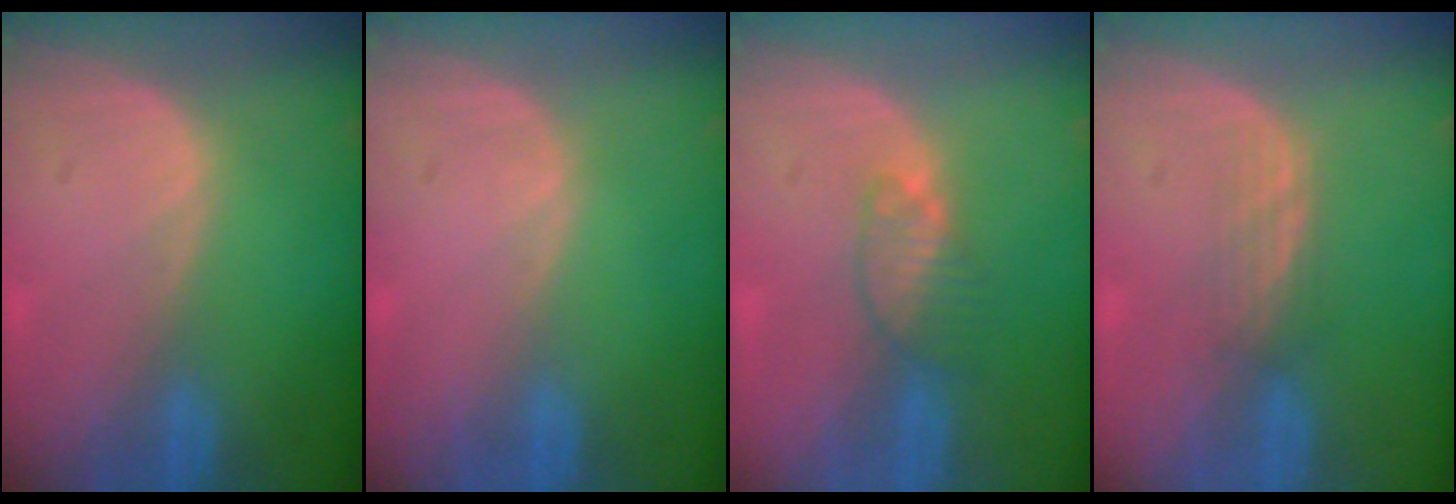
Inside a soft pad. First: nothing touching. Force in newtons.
{"total": 0.0}
{"total": 3.4, "press": 3.3, "slide": 0.6}
{"total": 2.4, "press": 2.3, "slide": 0.5}